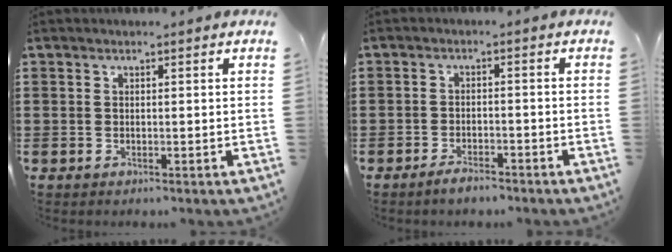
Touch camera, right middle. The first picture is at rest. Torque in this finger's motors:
{"motor_torque": [1.76, -0.11, 0.24, 0.21]}